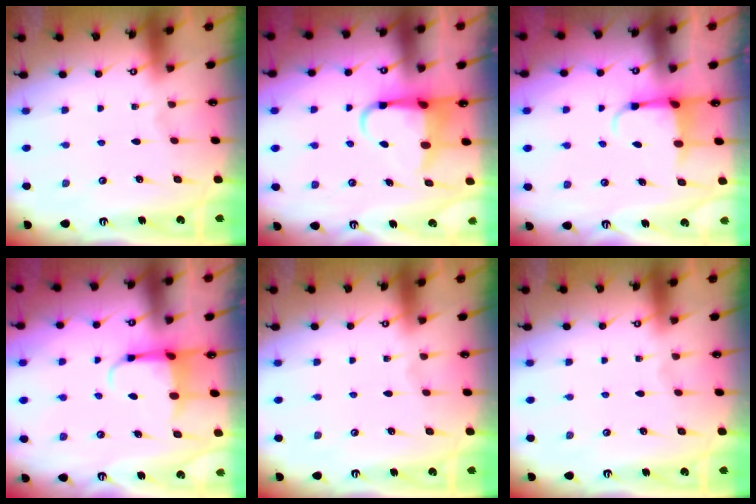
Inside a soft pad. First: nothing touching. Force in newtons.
{"total": 6.1, "press": 6.0, "slide": 1.1}
{"total": 3.7, "press": 3.6, "slide": 1.0}
{"total": 4.5, "press": 4.4, "slide": 1.2}
{"total": 0.0}
{"total": 0.0}